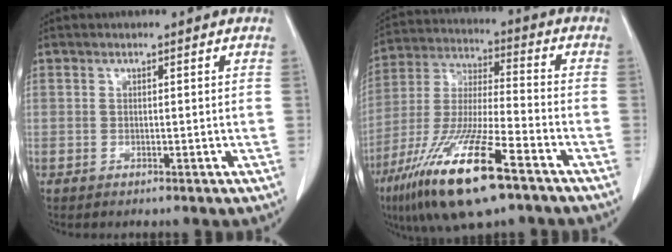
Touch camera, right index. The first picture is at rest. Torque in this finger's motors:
{"motor_torque": [1.26, -0.88, 1.05, 0.21]}